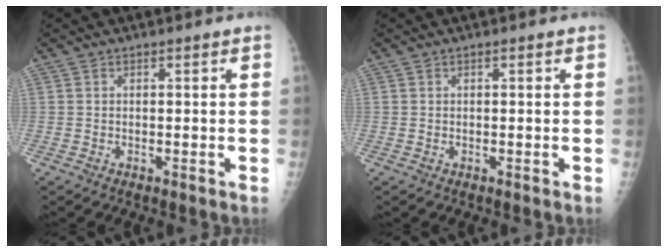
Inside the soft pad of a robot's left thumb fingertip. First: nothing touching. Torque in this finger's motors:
{"motor_torque": [0.00, 0.00, -0.09, -0.02, 0.00]}